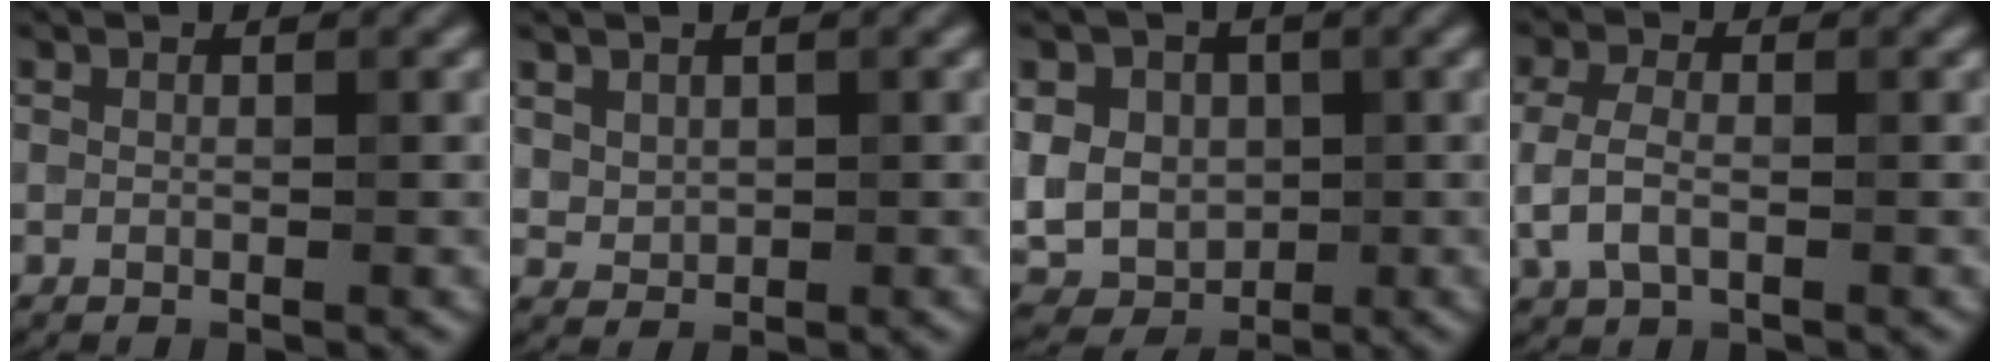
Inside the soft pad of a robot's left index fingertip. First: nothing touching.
{"total": 1.6, "force": [1.0, 1.1, 0.7], "torque": [-0.024, -0.006, 0.036]}
{"total": 10.9, "force": [1.2, 9.0, 6.0], "torque": [-0.110, 0.034, -0.009]}
{"total": 3.1, "force": [-0.4, 1.7, 2.6], "torque": [-0.064, 0.005, -0.010]}